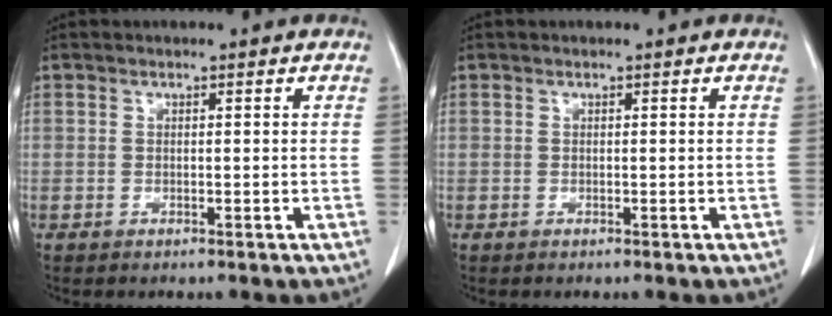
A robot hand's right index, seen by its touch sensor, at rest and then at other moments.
{"total": 0.0}